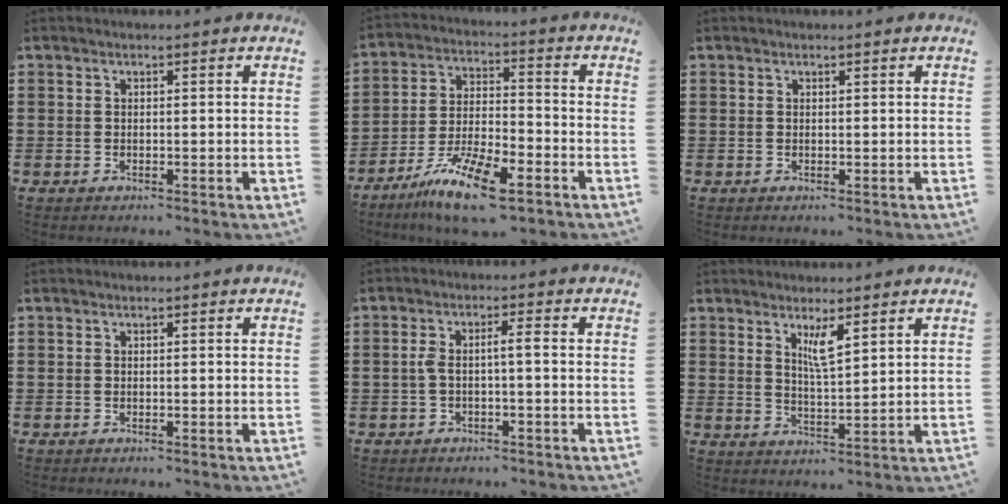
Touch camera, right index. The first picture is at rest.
{"total": 11.1, "force": [-7.6, 2.6, 7.7], "torque": [-0.163, 0.006, -0.146]}
{"total": 0.0}
{"total": 0.0}
{"total": 2.8, "force": [-0.5, 0.2, 2.8], "torque": [-0.060, 0.000, -0.016]}
{"total": 4.1, "force": [2.4, 0.8, 3.2], "torque": [-0.062, 0.000, 0.040]}